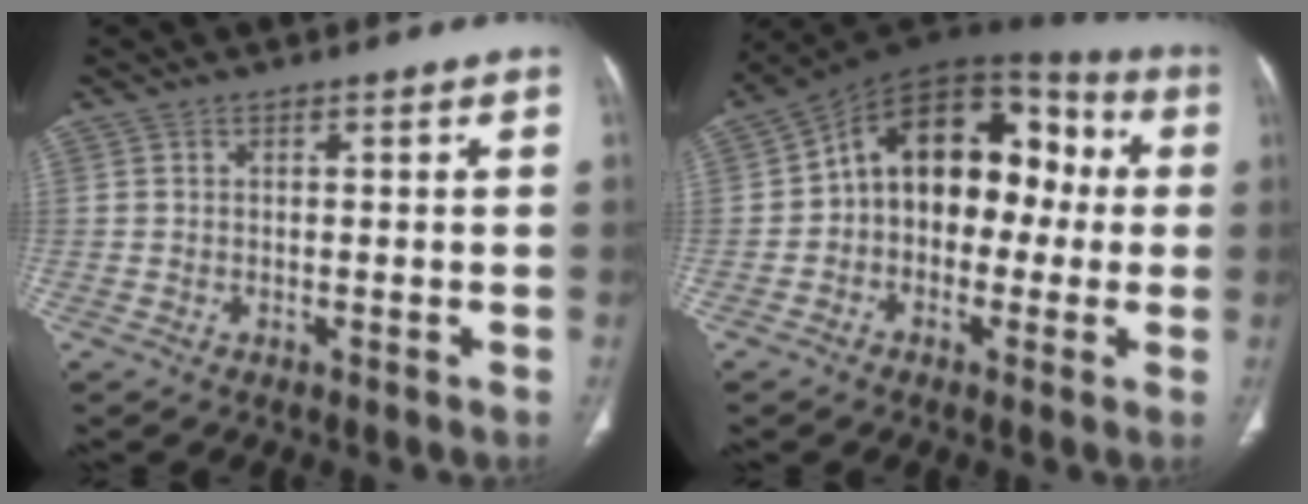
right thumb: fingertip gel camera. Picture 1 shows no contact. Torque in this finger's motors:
{"motor_torque": [-0.39, 1.35, 0.33, 0.05, 0.17]}